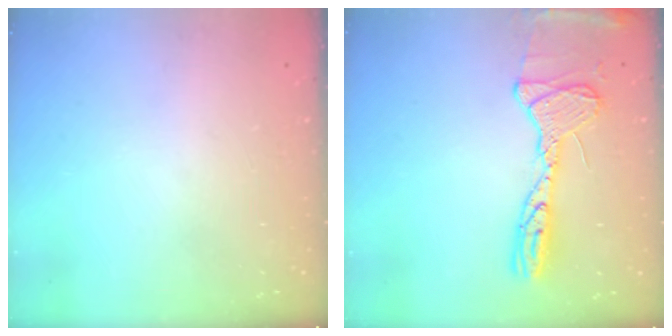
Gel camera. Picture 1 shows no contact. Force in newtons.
{"total": 14.3, "press": 14.3, "slide": 0.8}